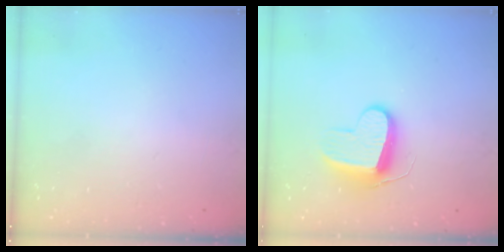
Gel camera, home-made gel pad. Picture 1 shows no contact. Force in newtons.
{"total": 9.4, "press": 9.4, "slide": 0.2}